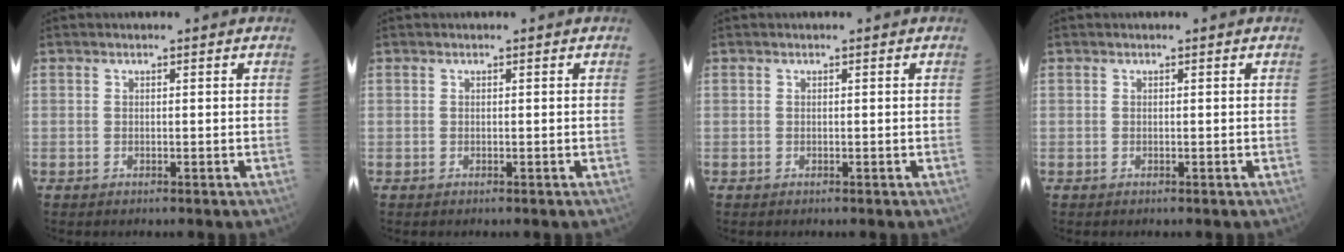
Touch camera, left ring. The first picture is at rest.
{"total": 0.0}
{"total": 0.0}
{"total": 0.0}